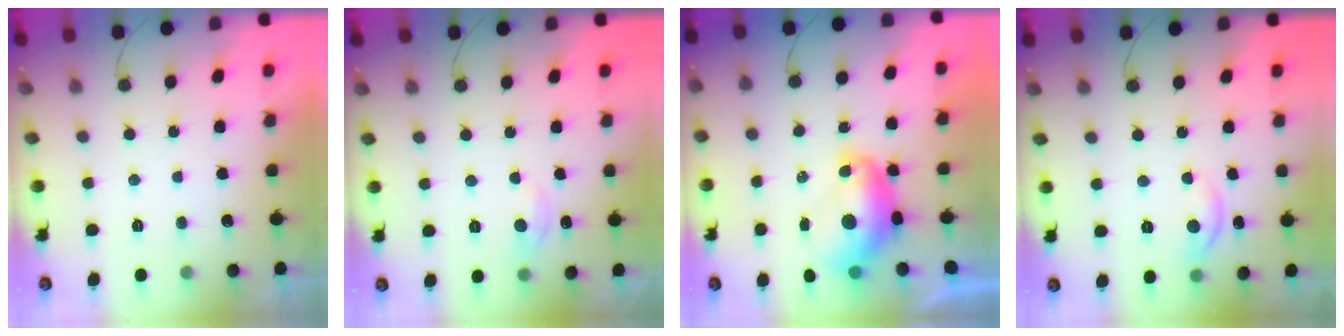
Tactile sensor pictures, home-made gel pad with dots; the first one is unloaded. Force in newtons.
{"total": 5.8, "press": 5.8, "slide": 0.8}
{"total": 10.4, "press": 10.3, "slide": 1.0}
{"total": 5.5, "press": 5.5, "slide": 0.6}